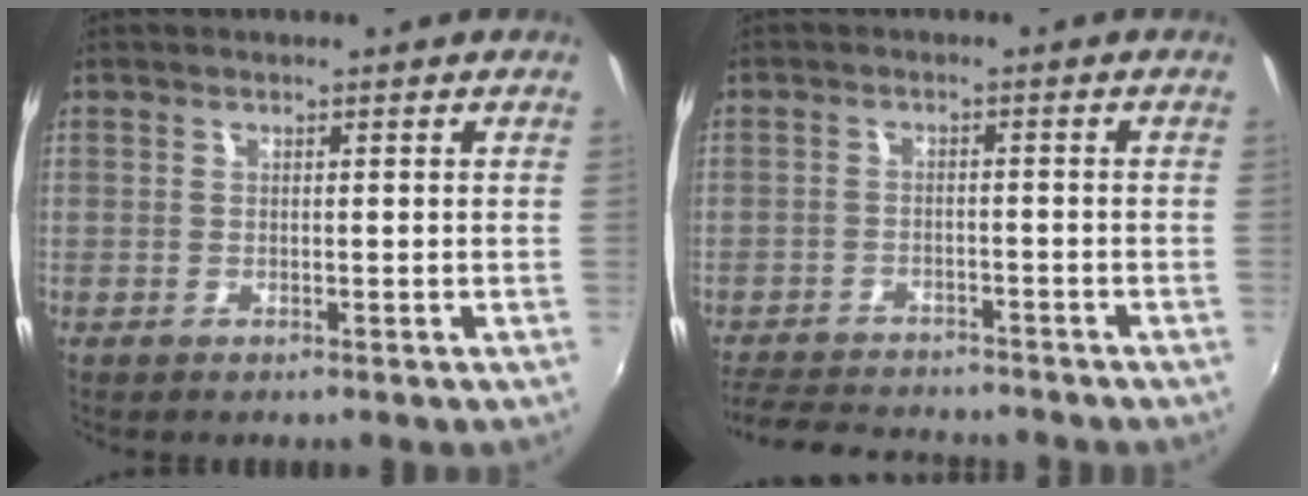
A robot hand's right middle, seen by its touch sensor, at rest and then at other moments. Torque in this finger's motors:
{"motor_torque": [0.37, -1.08, -0.38, -0.07]}